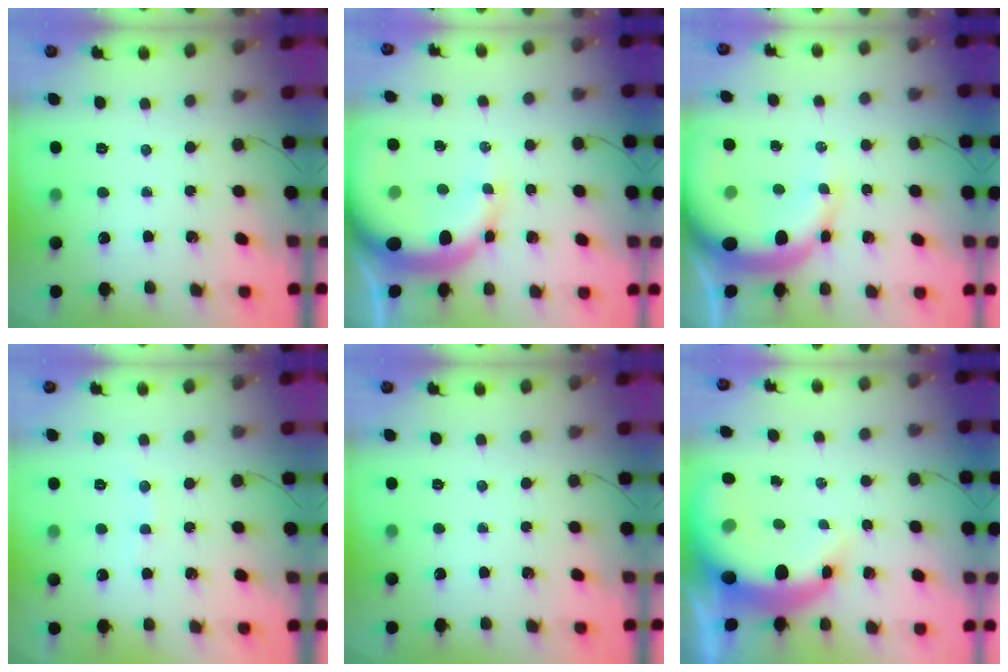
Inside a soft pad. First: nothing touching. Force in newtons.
{"total": 13.4, "press": 13.2, "slide": 2.8}
{"total": 13.4, "press": 13.2, "slide": 2.8}
{"total": 4.7, "press": 4.6, "slide": 1.0}
{"total": 0.0}
{"total": 13.3, "press": 12.9, "slide": 2.9}